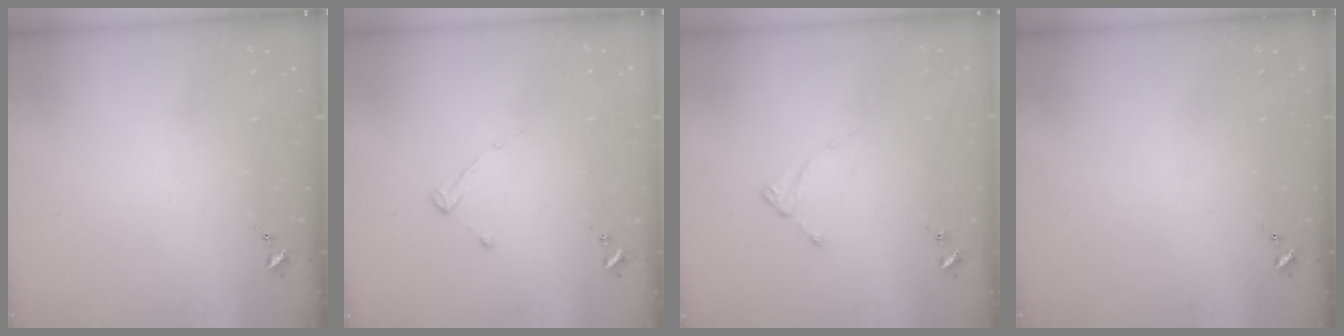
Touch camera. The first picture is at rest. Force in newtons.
{"total": 2.7, "press": 2.7, "slide": 0.3}
{"total": 1.9, "press": 1.8, "slide": 0.3}
{"total": 0.0}